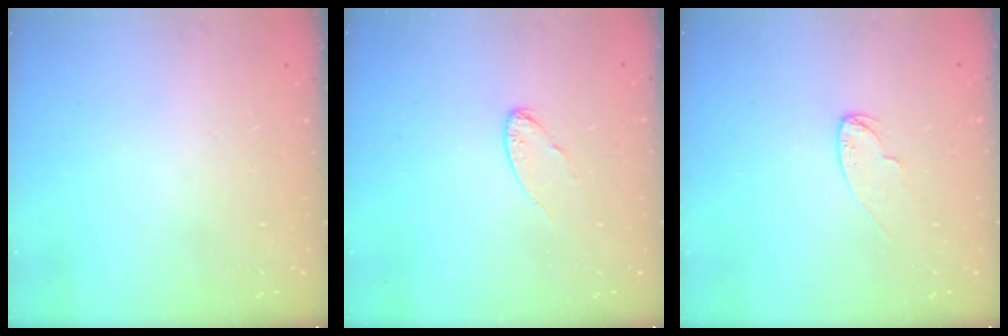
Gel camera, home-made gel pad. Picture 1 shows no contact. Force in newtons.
{"total": 6.5, "press": 6.5, "slide": 0.7}
{"total": 4.2, "press": 4.1, "slide": 0.4}